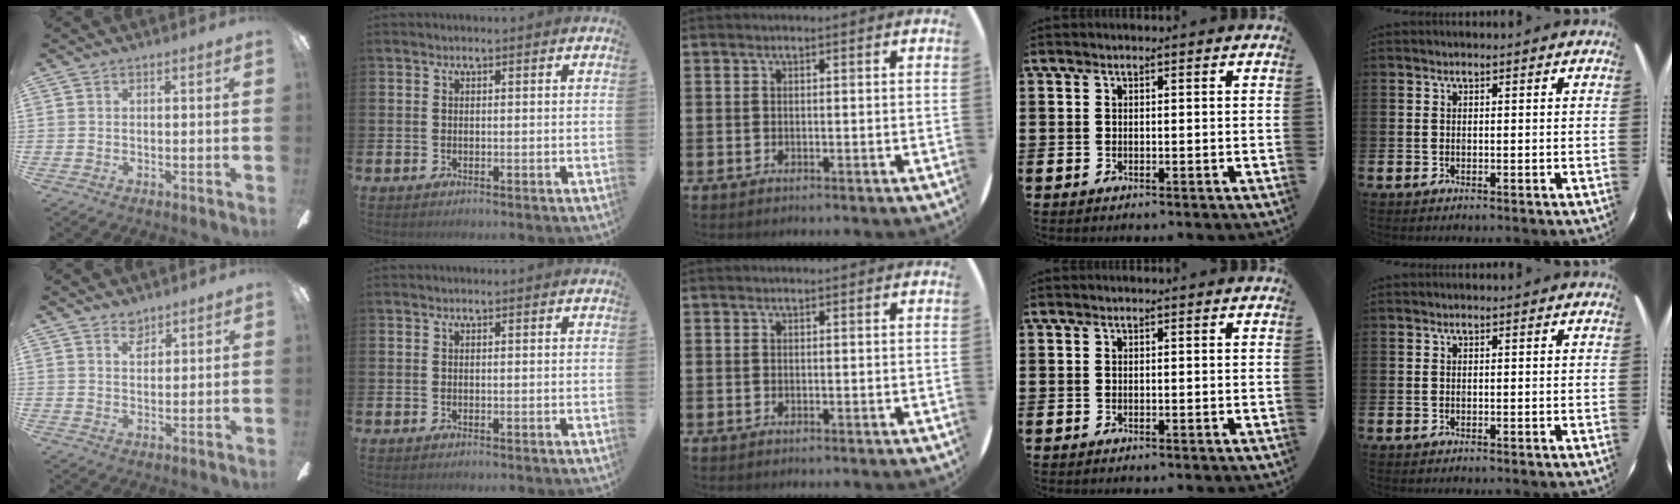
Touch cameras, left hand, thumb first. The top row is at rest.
{"thumb": {"total": 3.8, "force": [3.0, 2.1, 1.0], "torque": [-0.011, -0.012, 0.054]}}